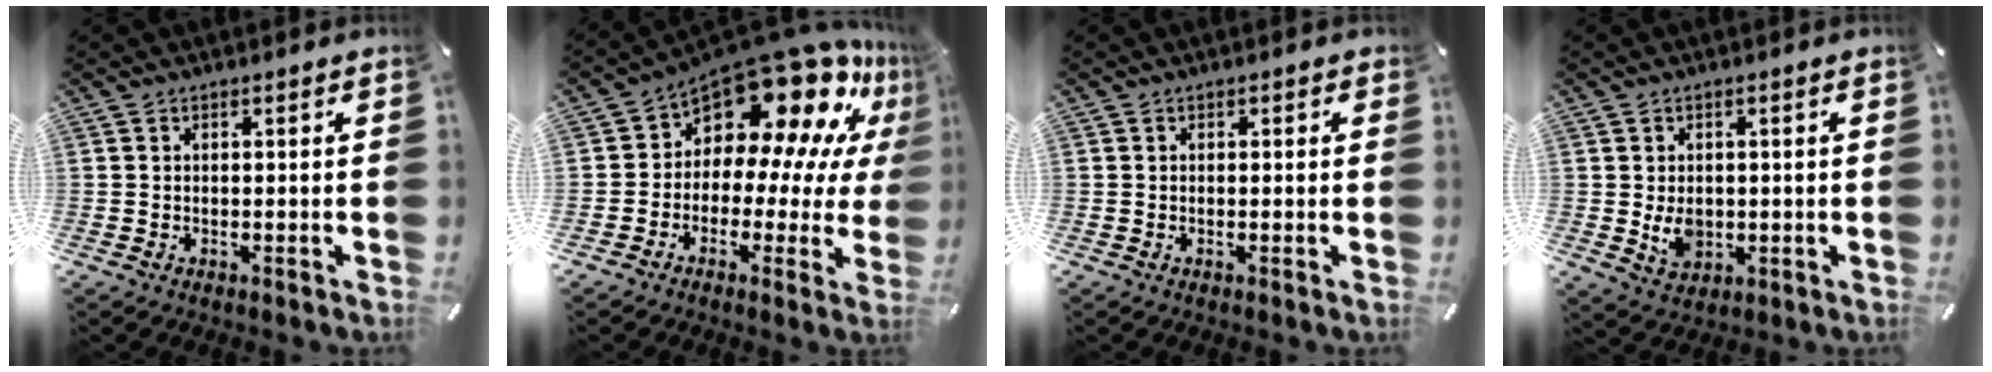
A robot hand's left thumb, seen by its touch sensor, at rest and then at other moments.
{"total": 17.0, "force": [11.3, 8.9, 9.1], "torque": [-0.141, -0.104, 0.194]}
{"total": 0.5, "force": [-0.1, 0.5, 0.1], "torque": [0.007, 0.001, -0.005]}
{"total": 5.1, "force": [-0.4, 4.1, 3.0], "torque": [-0.050, -0.003, -0.008]}